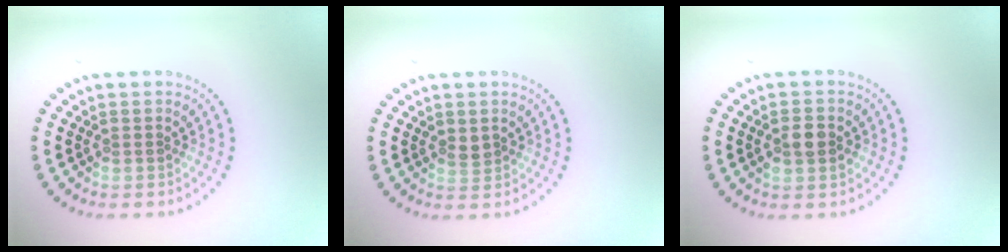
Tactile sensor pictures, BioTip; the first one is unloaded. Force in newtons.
{"total": 0.9, "press": 0.9, "slide": 0.3}
{"total": 2.6, "press": 2.5, "slide": 0.3}